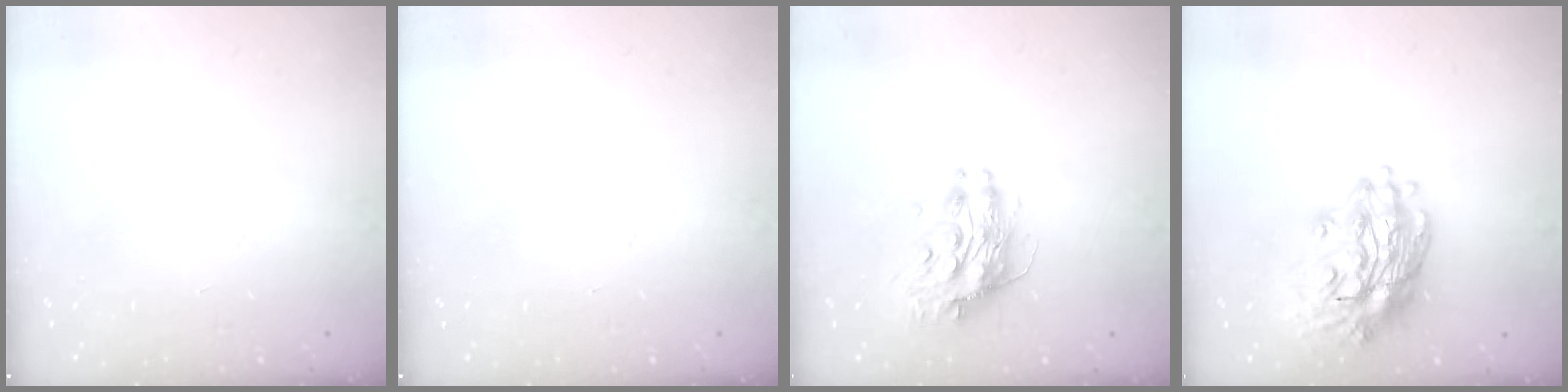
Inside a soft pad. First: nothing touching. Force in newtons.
{"total": 0.0}
{"total": 10.3, "press": 10.2, "slide": 1.0}
{"total": 18.1, "press": 17.6, "slide": 4.0}